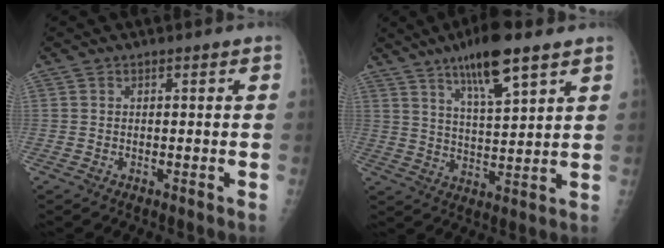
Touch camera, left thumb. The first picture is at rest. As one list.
[{"total": 11.7, "force": [7.3, 2.7, 8.7], "torque": [-0.138, -0.033, 0.125]}]